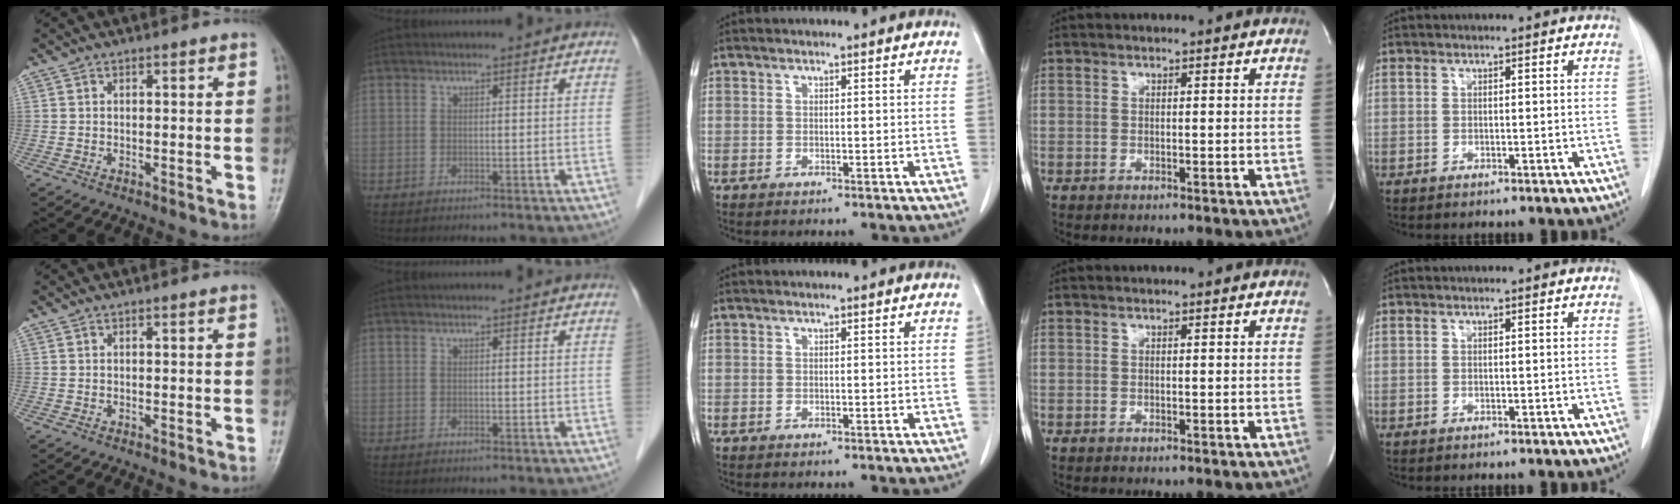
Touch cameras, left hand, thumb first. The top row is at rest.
{}